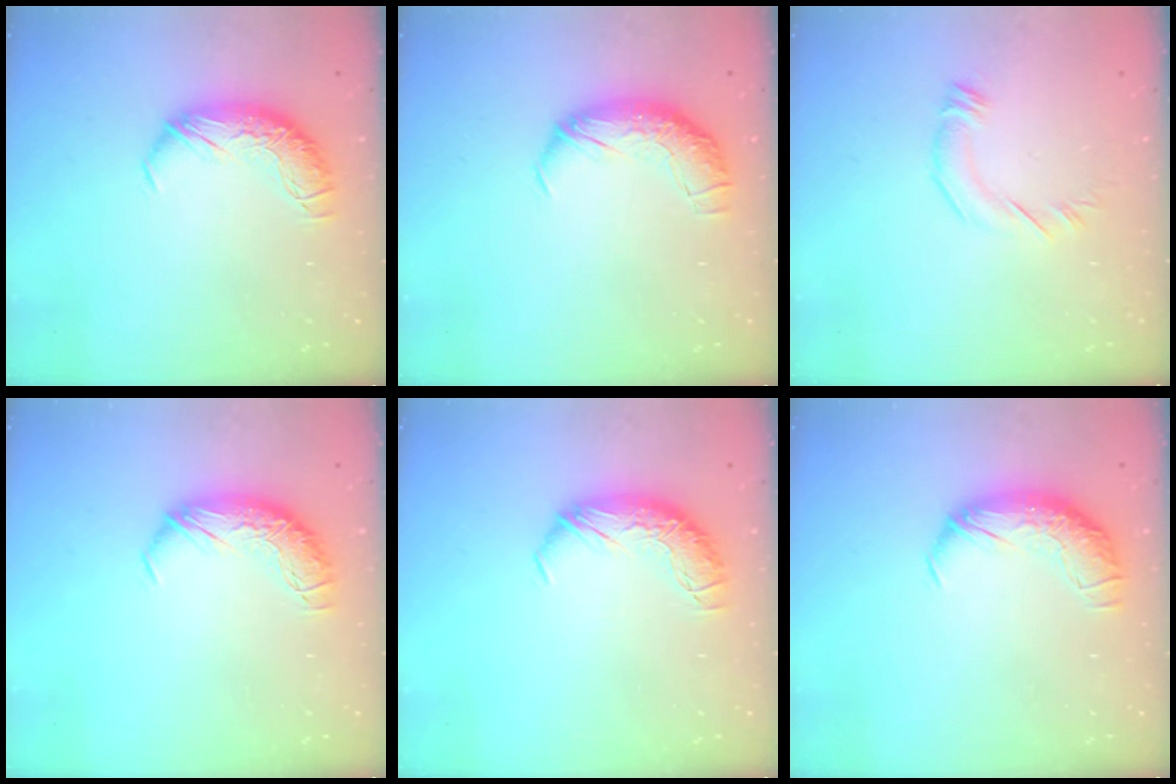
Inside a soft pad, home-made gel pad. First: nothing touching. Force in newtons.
{"total": 2.3, "press": 0.9, "slide": 2.2}
{"total": 4.4, "press": 4.4, "slide": 0.3}
{"total": 0.0}
{"total": 0.0}
{"total": 1.5, "press": 0.2, "slide": 1.5}